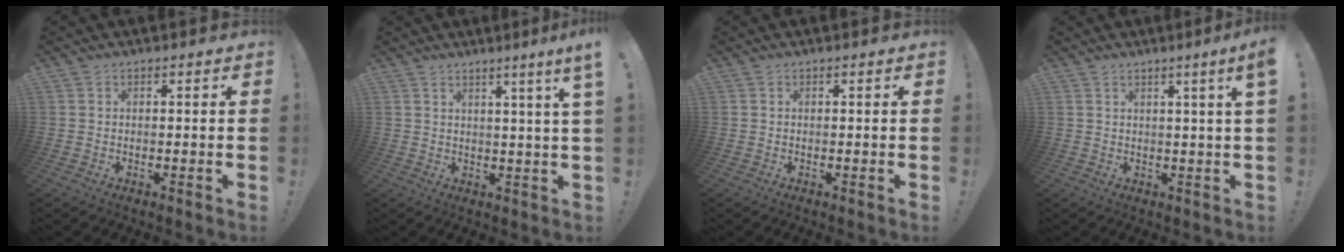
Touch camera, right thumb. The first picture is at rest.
{"total": 5.2, "force": [2.5, -1.1, 4.4], "torque": [-0.053, -0.020, 0.033]}
{"total": 0.0}
{"total": 4.1, "force": [1.8, -1.1, 3.5], "torque": [-0.051, -0.012, 0.025]}